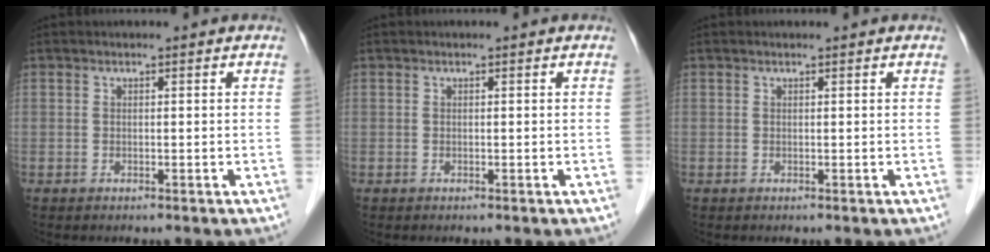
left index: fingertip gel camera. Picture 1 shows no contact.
{"total": 0.0}
{"total": 0.6, "force": [0.6, 0.0, 0.1], "torque": [-0.004, 0.004, 0.008]}